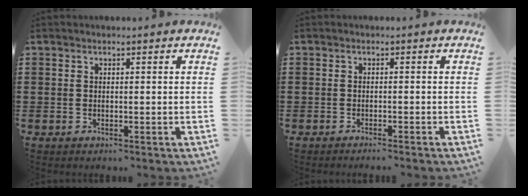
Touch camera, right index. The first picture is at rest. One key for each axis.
{"total": 1.1, "fx": -1.0, "fy": -0.3, "fz": 0.2, "tx": -0.004, "ty": -0.003, "tz": -0.020}